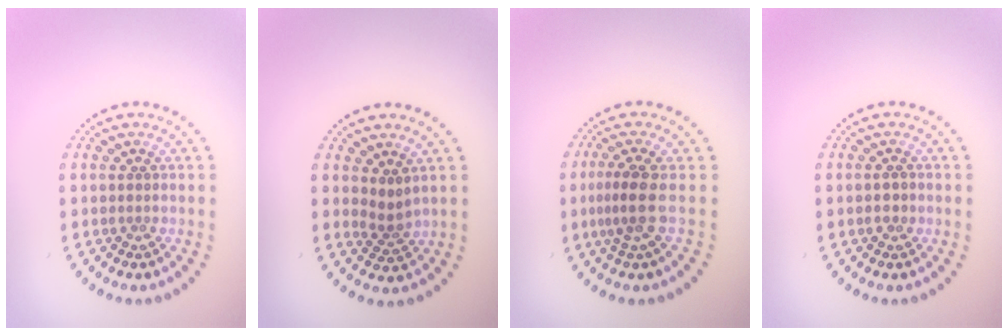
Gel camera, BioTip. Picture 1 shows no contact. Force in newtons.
{"total": 1.9, "press": 1.3, "slide": 1.5}
{"total": 2.5, "press": 1.9, "slide": 1.6}
{"total": 0.9, "press": 0.9, "slide": 0.2}